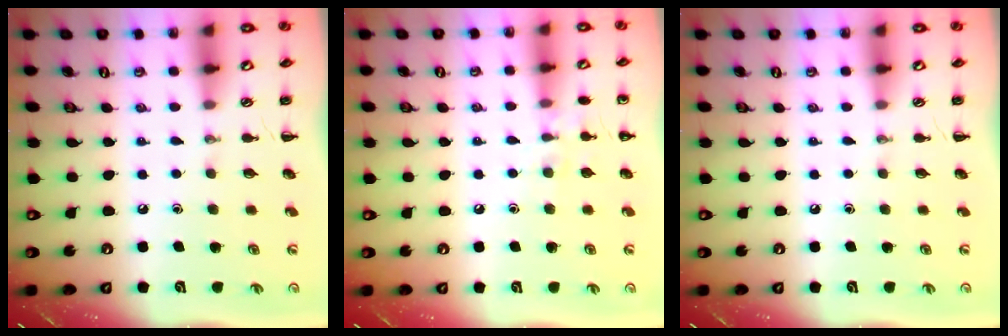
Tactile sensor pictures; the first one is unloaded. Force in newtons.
{"total": 7.1, "press": 6.9, "slide": 1.9}
{"total": 0.0}